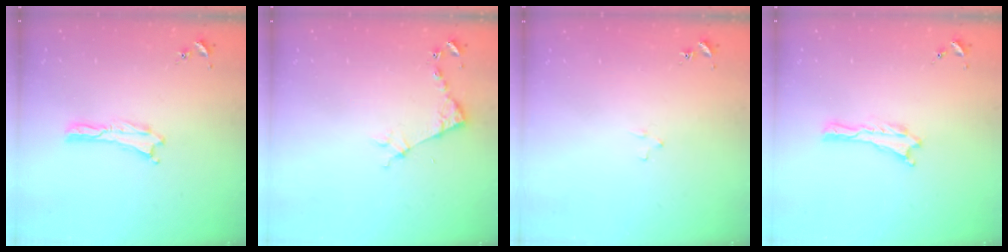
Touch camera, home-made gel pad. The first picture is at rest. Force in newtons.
{"total": 3.8, "press": 3.8, "slide": 0.4}
{"total": 1.9, "press": 1.9, "slide": 0.1}
{"total": 0.0}